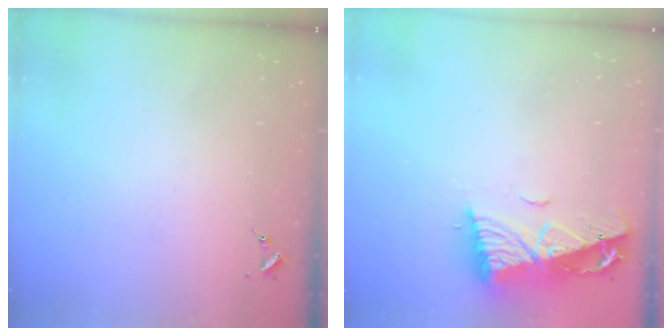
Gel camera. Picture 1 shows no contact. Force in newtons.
{"total": 10.9, "press": 10.9, "slide": 1.2}